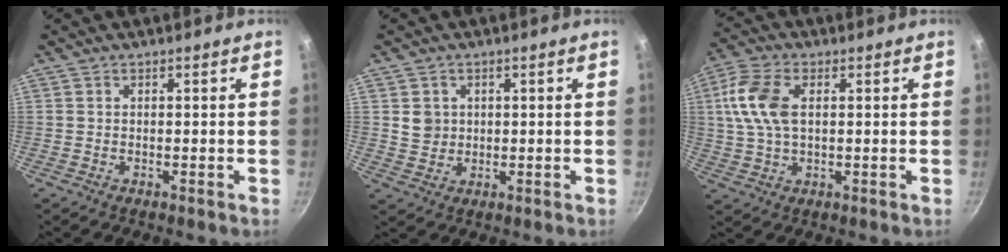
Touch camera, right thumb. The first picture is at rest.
{"total": 3.7, "force": [0.8, 3.4, 1.3], "torque": [-0.007, 0.006, 0.018]}
{"total": 10.3, "force": [1.9, 5.9, 8.2], "torque": [-0.166, 0.013, 0.028]}